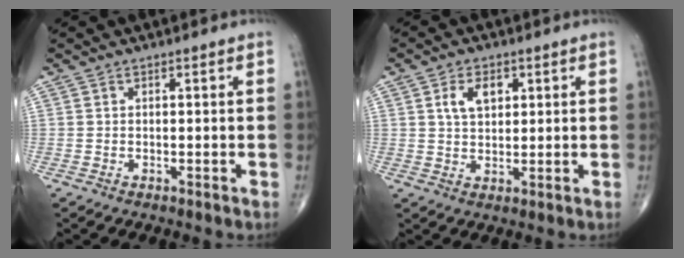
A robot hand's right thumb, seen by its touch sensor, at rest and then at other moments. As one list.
[{"total": 5.5, "force": [1.9, 3.4, 3.8], "torque": [-0.054, -0.004, 0.035]}]